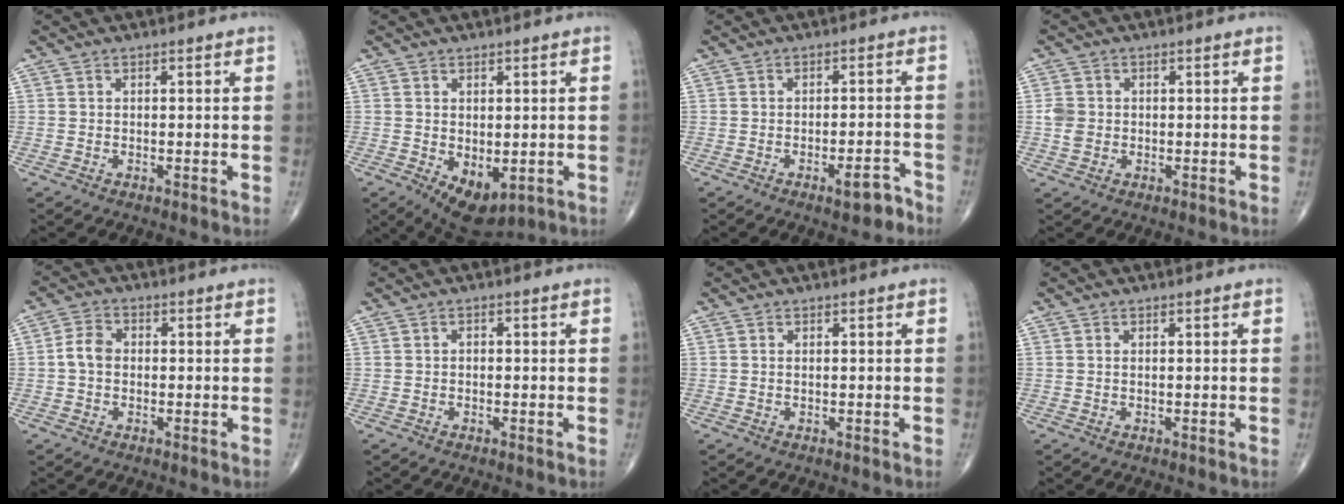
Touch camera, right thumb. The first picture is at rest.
{"total": 7.8, "force": [-2.1, 4.4, 6.0], "torque": [-0.081, -0.008, -0.014]}
{"total": 4.2, "force": [-2.8, 1.3, 2.8], "torque": [-0.031, 0.021, -0.038]}
{"total": 3.1, "force": [-0.2, 2.6, 1.6], "torque": [-0.025, 0.006, -0.003]}
{"total": 4.0, "force": [-0.3, 3.0, 2.6], "torque": [-0.046, 0.013, -0.013]}
{"total": 0.6, "force": [-0.1, 0.5, 0.4], "torque": [0.001, 0.003, -0.007]}
{"total": 0.0}
{"total": 0.0}